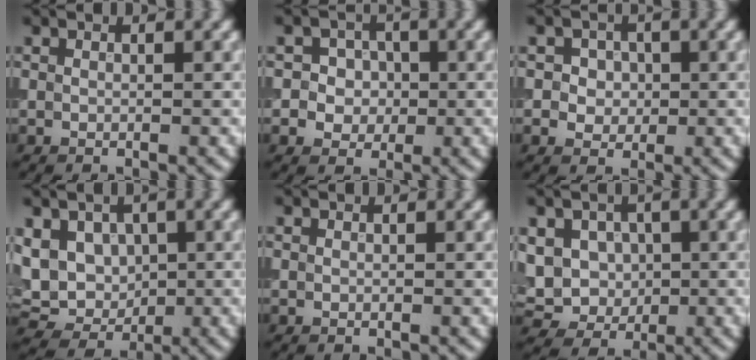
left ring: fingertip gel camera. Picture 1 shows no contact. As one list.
[{"total": 3.3, "force": [0.2, 3.0, 1.4], "torque": [-0.008, 0.008, -0.007]}, {"total": 2.9, "force": [0.5, 2.5, 1.4], "torque": [-0.022, 0.003, 0.000]}, {"total": 8.9, "force": [1.3, 7.3, 4.9], "torque": [-0.079, 0.024, 0.002]}, {"total": 0.0}, {"total": 5.3, "force": [0.3, 4.7, 2.5], "torque": [-0.053, 0.007, -0.012]}]